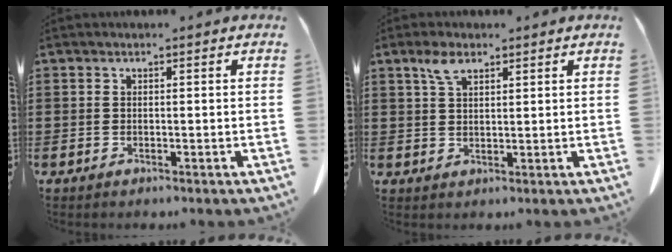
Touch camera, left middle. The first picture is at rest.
{"total": 3.9, "force": [2.4, 1.5, 2.7], "torque": [-0.062, 0.004, 0.044]}